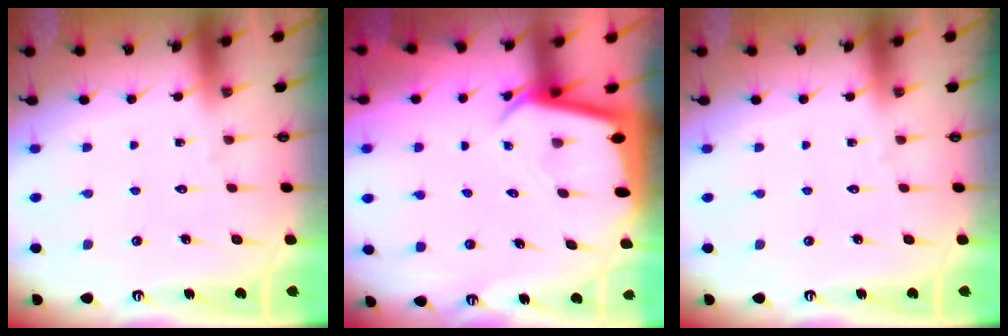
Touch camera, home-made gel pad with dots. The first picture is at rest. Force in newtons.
{"total": 2.8, "press": 2.8, "slide": 0.3}
{"total": 0.0}